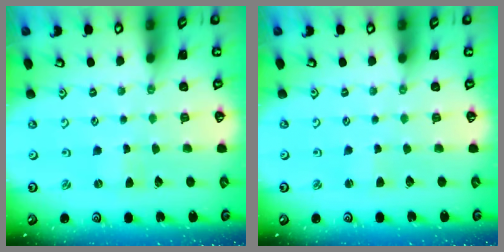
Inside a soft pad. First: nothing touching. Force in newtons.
{"total": 1.6, "press": 1.6, "slide": 0.3}